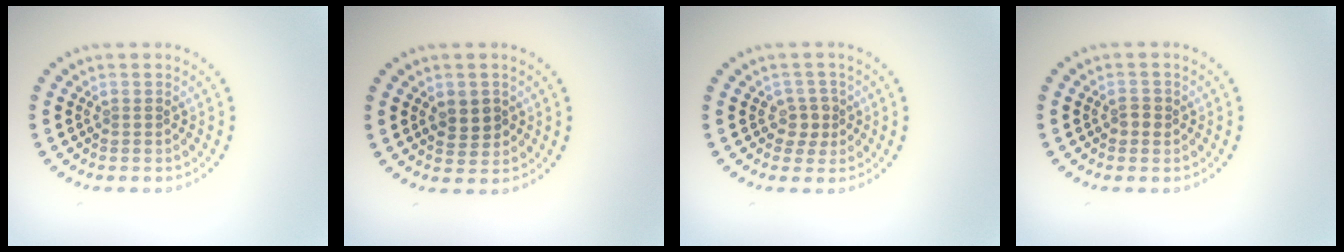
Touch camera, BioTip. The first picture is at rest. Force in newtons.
{"total": 2.3, "press": 2.3, "slide": 0.5}
{"total": 1.9, "press": 1.6, "slide": 1.0}
{"total": 1.1, "press": 1.1, "slide": 0.2}